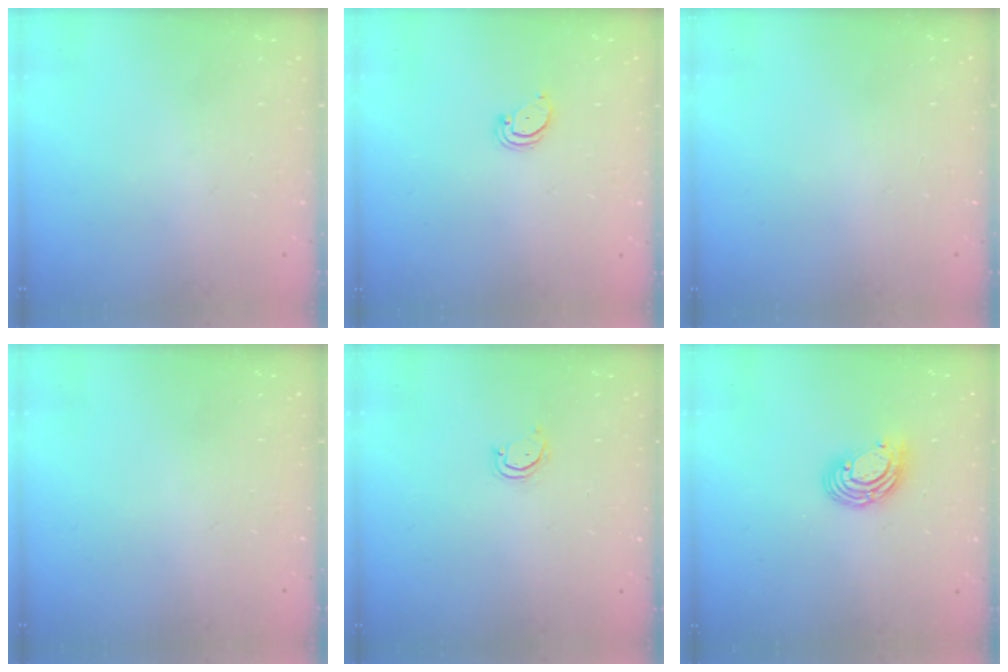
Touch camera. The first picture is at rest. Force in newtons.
{"total": 2.1, "press": 2.1, "slide": 0.2}
{"total": 0.0}
{"total": 0.0}
{"total": 2.9, "press": 2.9, "slide": 0.3}
{"total": 8.8, "press": 8.7, "slide": 1.5}